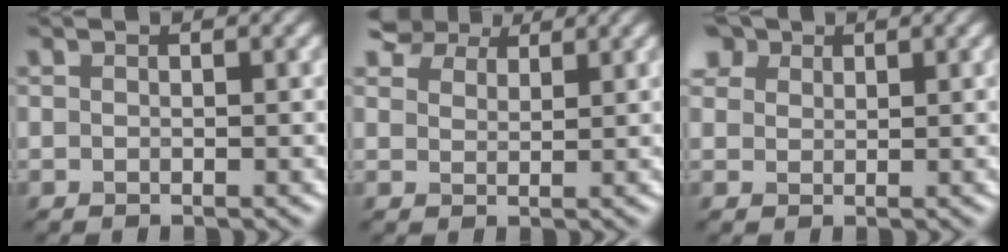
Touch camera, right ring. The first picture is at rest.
{"total": 6.5, "force": [5.4, 2.6, 2.3], "torque": [-0.066, 0.000, 0.100]}
{"total": 5.1, "force": [3.1, 3.3, 2.2], "torque": [-0.069, 0.012, 0.053]}